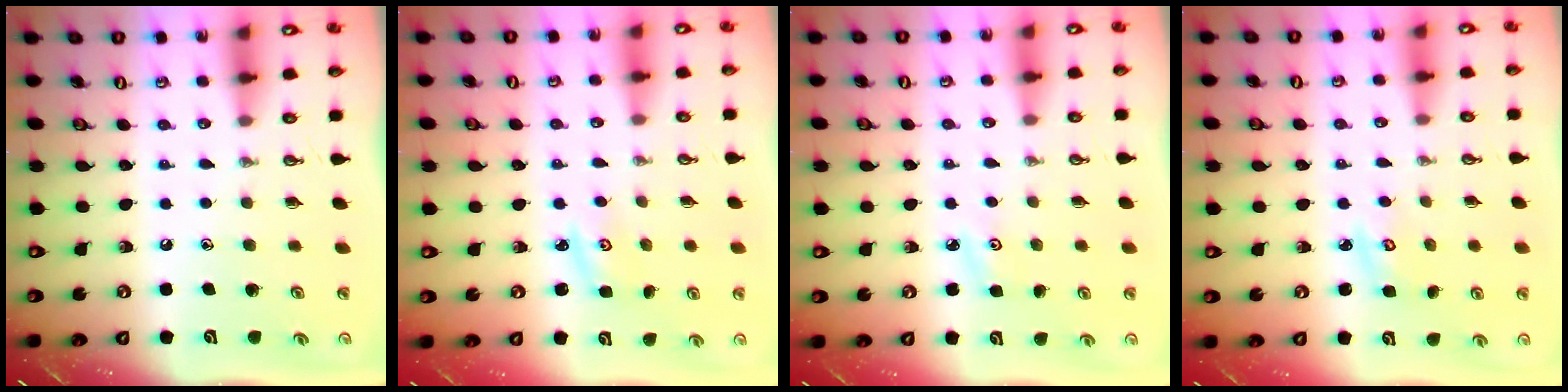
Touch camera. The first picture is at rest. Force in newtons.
{"total": 3.0, "press": 2.9, "slide": 0.4}
{"total": 3.0, "press": 3.0, "slide": 0.4}
{"total": 3.9, "press": 3.9, "slide": 0.2}